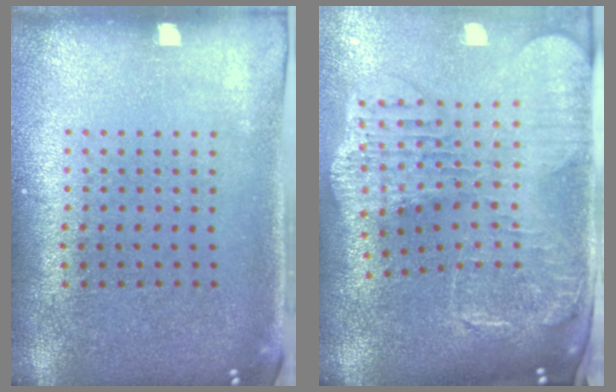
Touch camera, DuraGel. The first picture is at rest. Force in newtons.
{"total": 2.9, "press": 2.4, "slide": 1.5}